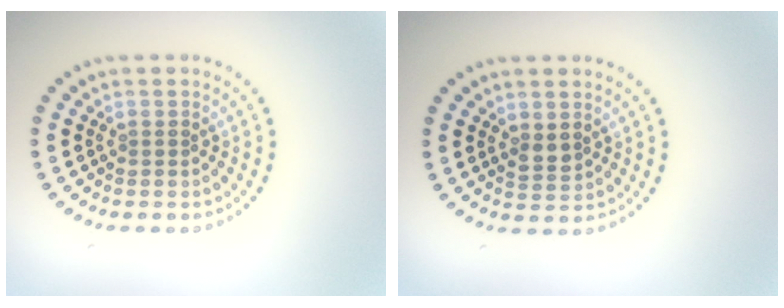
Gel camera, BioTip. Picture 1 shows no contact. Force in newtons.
{"total": 1.4, "press": 1.3, "slide": 0.5}